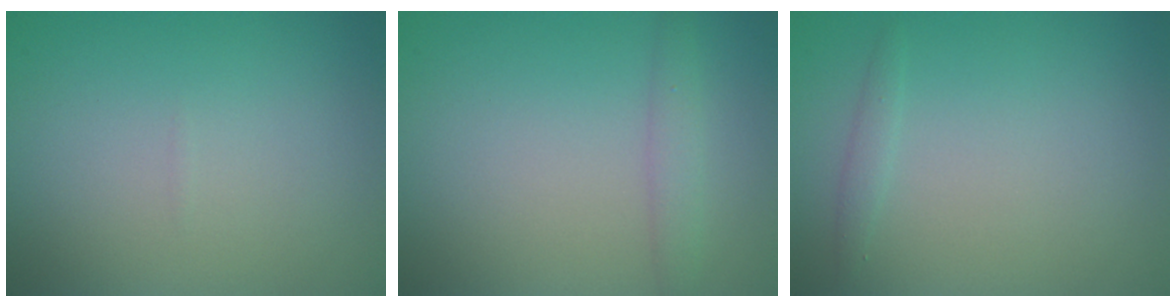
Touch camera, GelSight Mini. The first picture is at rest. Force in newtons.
{"total": 1.7, "press": 1.7, "slide": 0.1}
{"total": 0.8, "press": 0.8, "slide": 0.0}